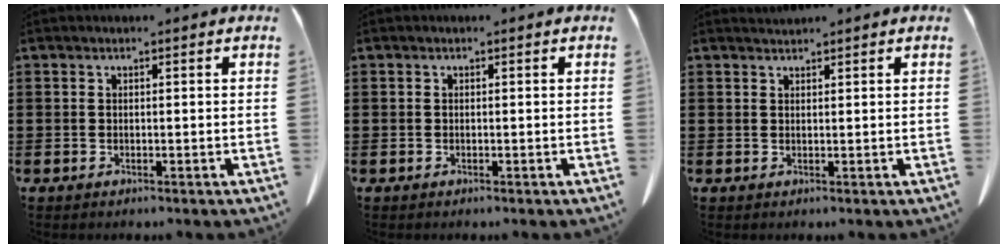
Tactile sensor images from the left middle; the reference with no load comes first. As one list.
[{"total": 0.0}, {"total": 1.0, "force": [1.0, 0.0, 0.1], "torque": [-0.004, -0.001, 0.019]}]